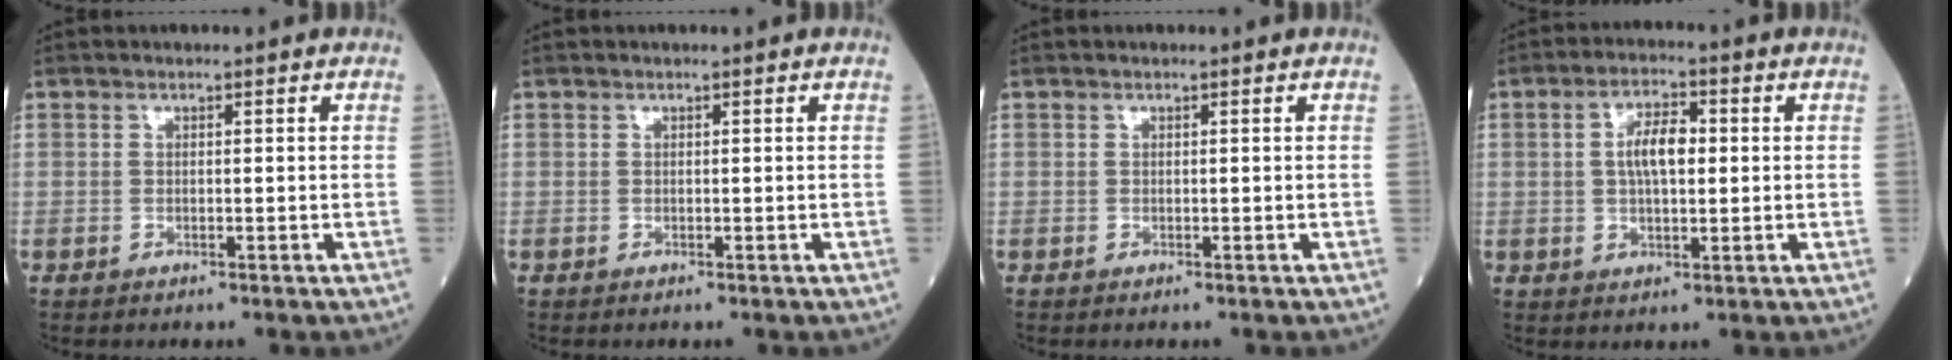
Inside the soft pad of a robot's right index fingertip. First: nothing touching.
{"total": 0.0}
{"total": 0.0}
{"total": 5.8, "force": [0.7, 2.2, 5.3], "torque": [-0.103, 0.011, 0.010]}